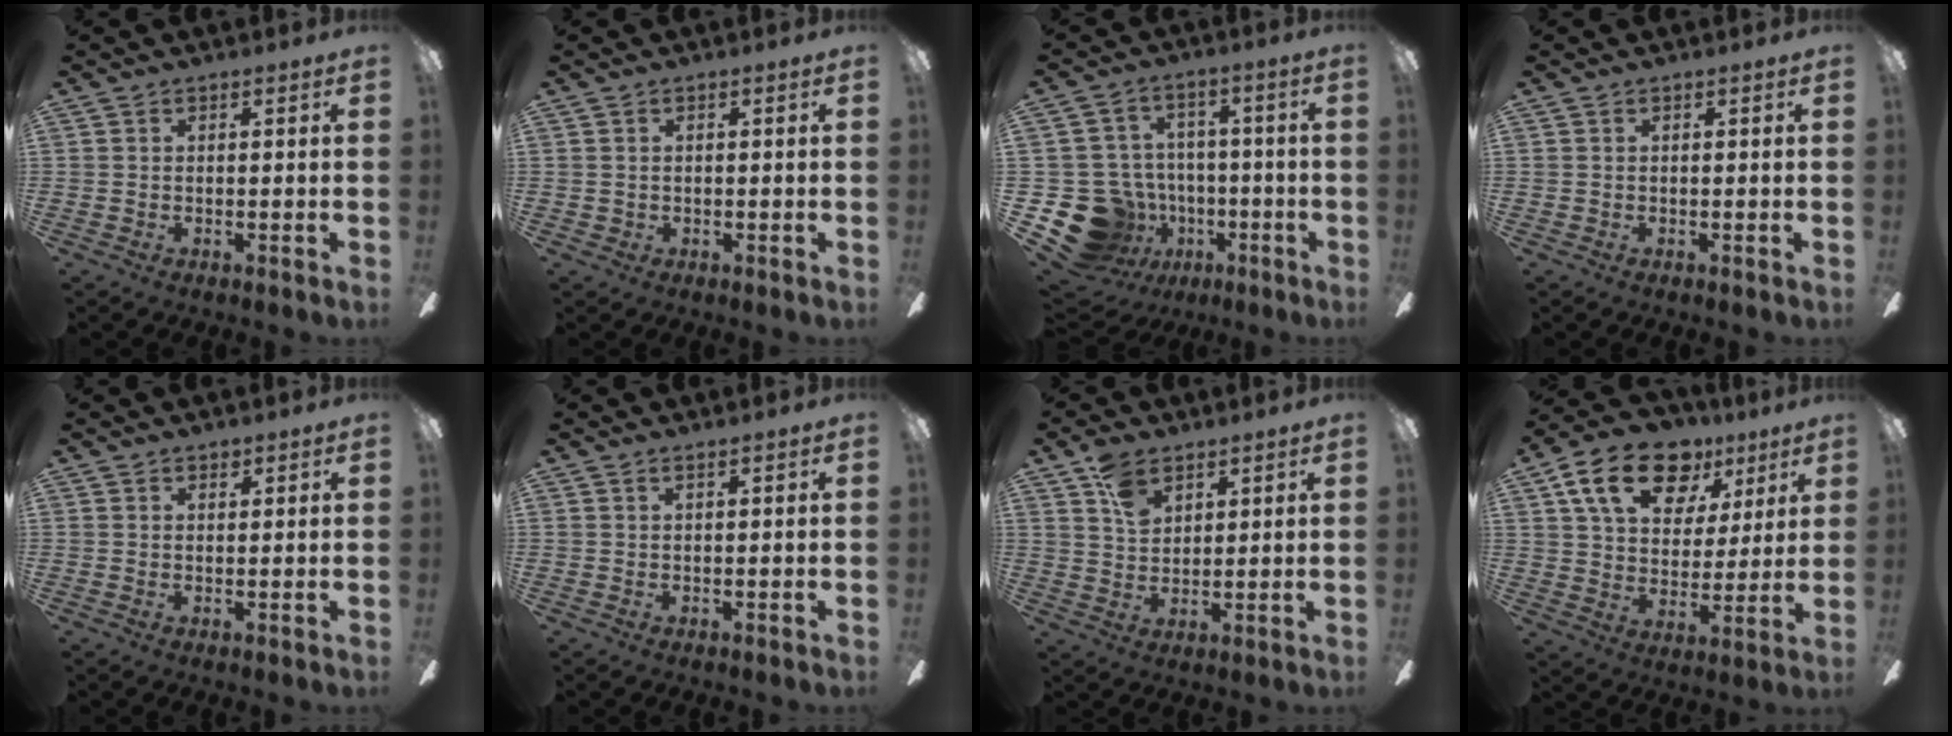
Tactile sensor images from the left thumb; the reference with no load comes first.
{"total": 1.0, "force": [0.2, 1.0, 0.1], "torque": [-0.004, 0.005, 0.001]}
{"total": 16.5, "force": [-6.4, 13.9, 6.1], "torque": [-0.143, 0.039, -0.083]}
{"total": 0.0}
{"total": 1.3, "force": [1.1, 0.6, 0.1], "torque": [-0.002, -0.001, 0.022]}
{"total": 0.6, "force": [0.5, 0.0, 0.4], "torque": [-0.009, 0.000, 0.009]}
{"total": 6.9, "force": [4.5, 4.1, 3.3], "torque": [-0.056, -0.012, 0.082]}
{"total": 18.4, "force": [10.1, 11.5, 10.2], "torque": [-0.164, -0.034, 0.181]}